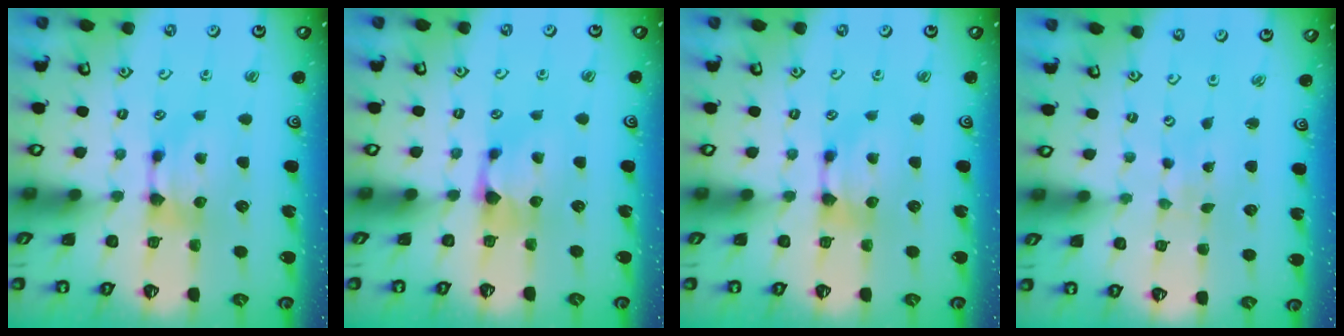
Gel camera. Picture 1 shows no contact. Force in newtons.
{"total": 1.2, "press": 0.7, "slide": 1.0}
{"total": 0.0}
{"total": 6.1, "press": 6.1, "slide": 0.3}